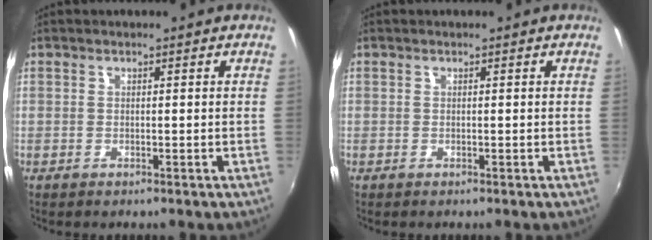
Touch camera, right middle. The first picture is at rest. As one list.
[{"total": 0.0}]